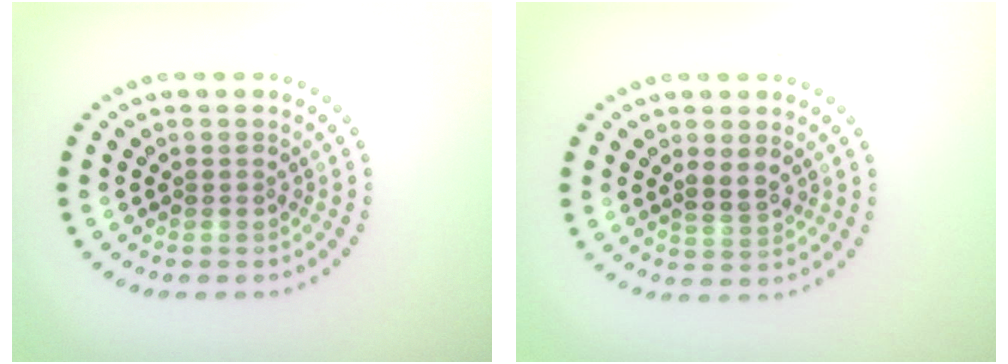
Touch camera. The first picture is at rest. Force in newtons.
{"total": 1.8, "press": 1.7, "slide": 0.6}